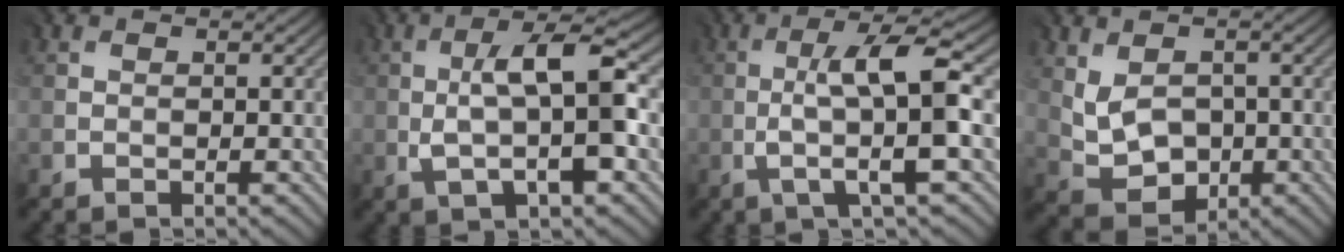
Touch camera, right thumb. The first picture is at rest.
{"total": 8.4, "force": [-0.1, 2.4, 8.1], "torque": [-0.145, 0.013, -0.006]}
{"total": 7.8, "force": [-0.4, 1.2, 7.7], "torque": [-0.128, 0.020, -0.010]}
{"total": 5.4, "force": [0.6, 4.1, 3.5], "torque": [-0.078, -0.012, 0.017]}